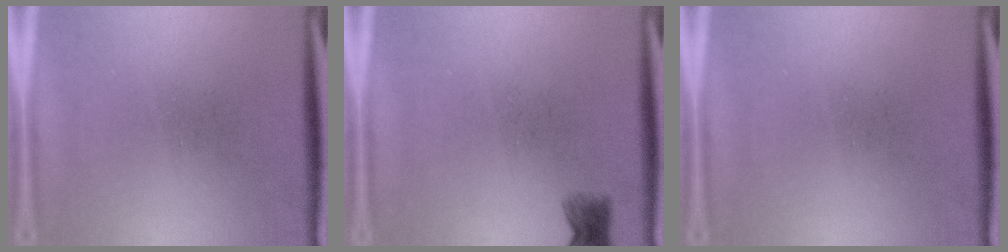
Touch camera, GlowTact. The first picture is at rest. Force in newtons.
{"total": 2.2}
{"total": 0.0}